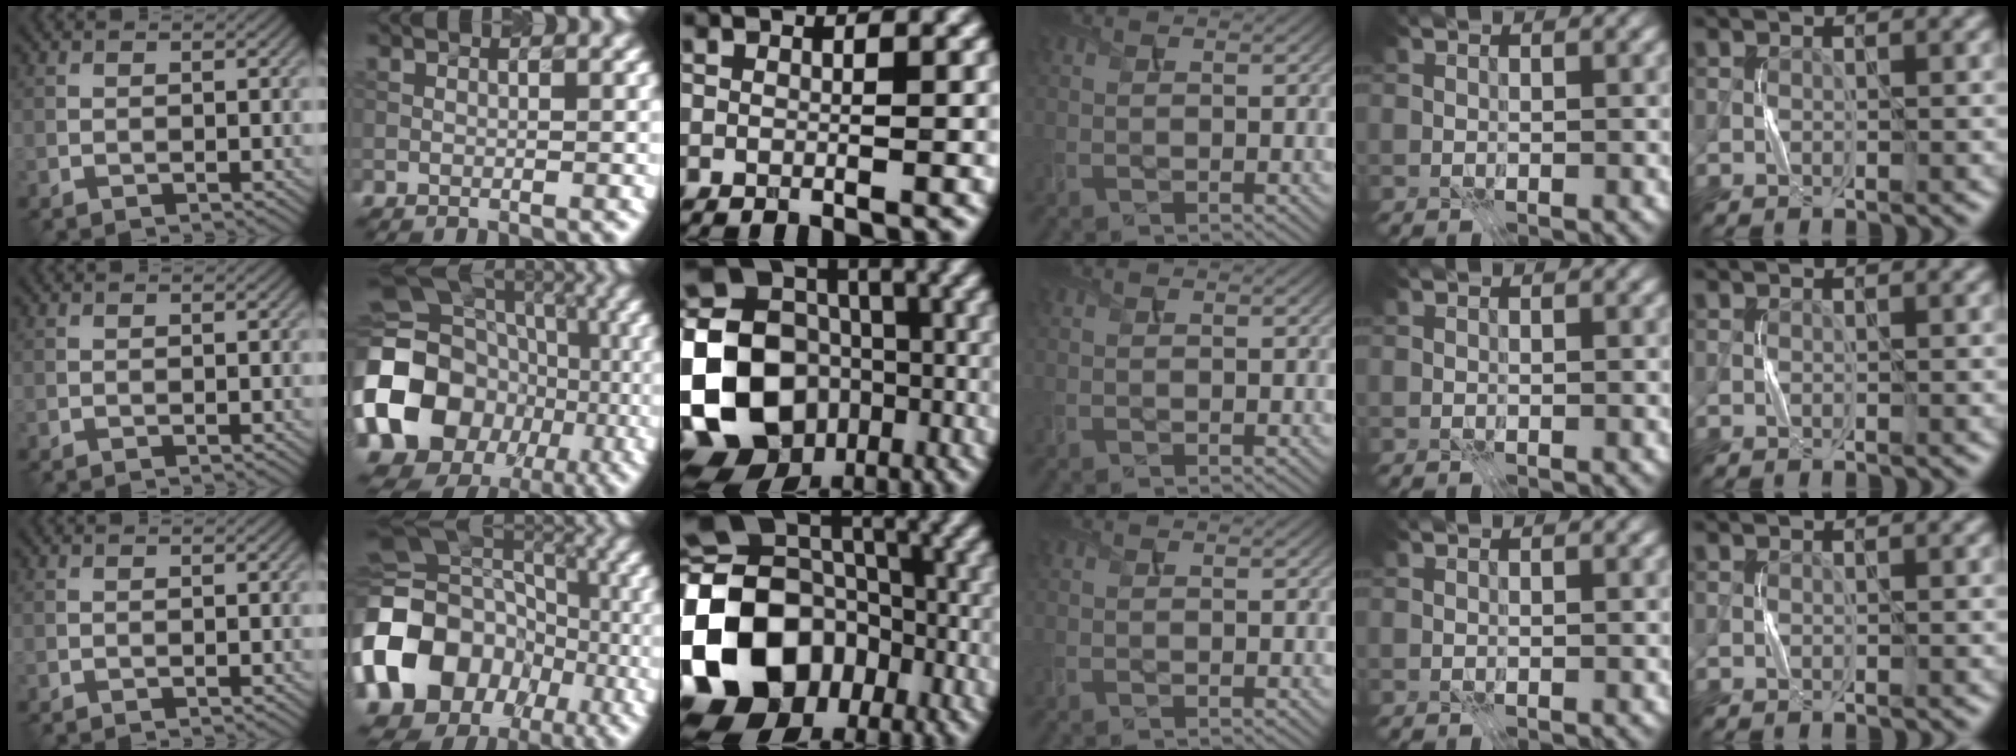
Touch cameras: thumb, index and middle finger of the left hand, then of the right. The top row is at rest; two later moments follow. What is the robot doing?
{"motion": "press", "object": "gel pad"}